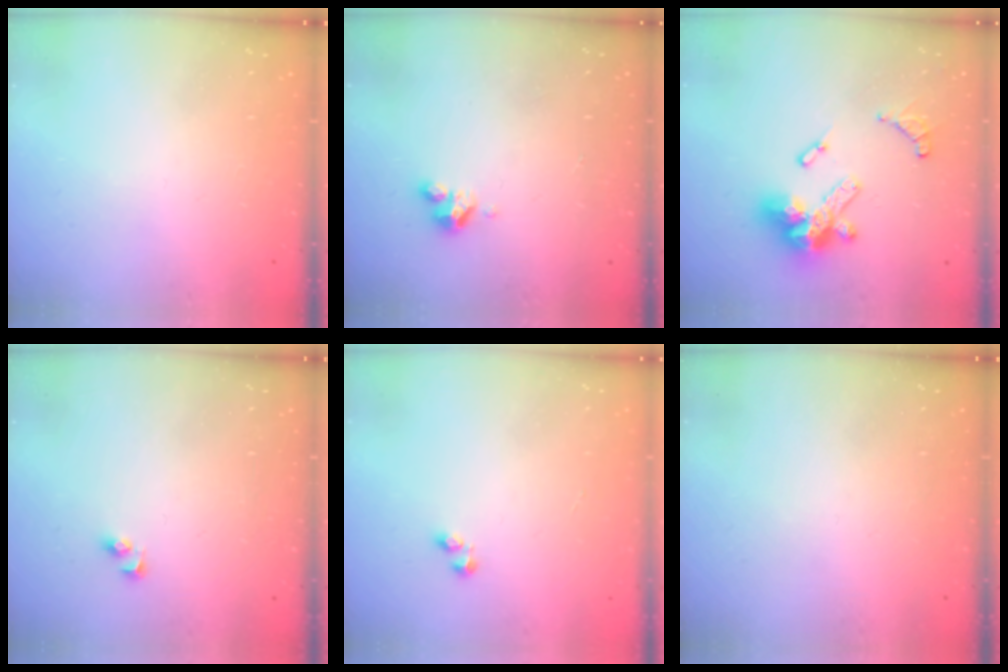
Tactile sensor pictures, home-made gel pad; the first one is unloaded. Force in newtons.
{"total": 4.4, "press": 4.4, "slide": 0.4}
{"total": 16.2, "press": 16.1, "slide": 1.6}
{"total": 2.3, "press": 2.3, "slide": 0.2}
{"total": 1.6, "press": 1.5, "slide": 0.4}
{"total": 0.0}